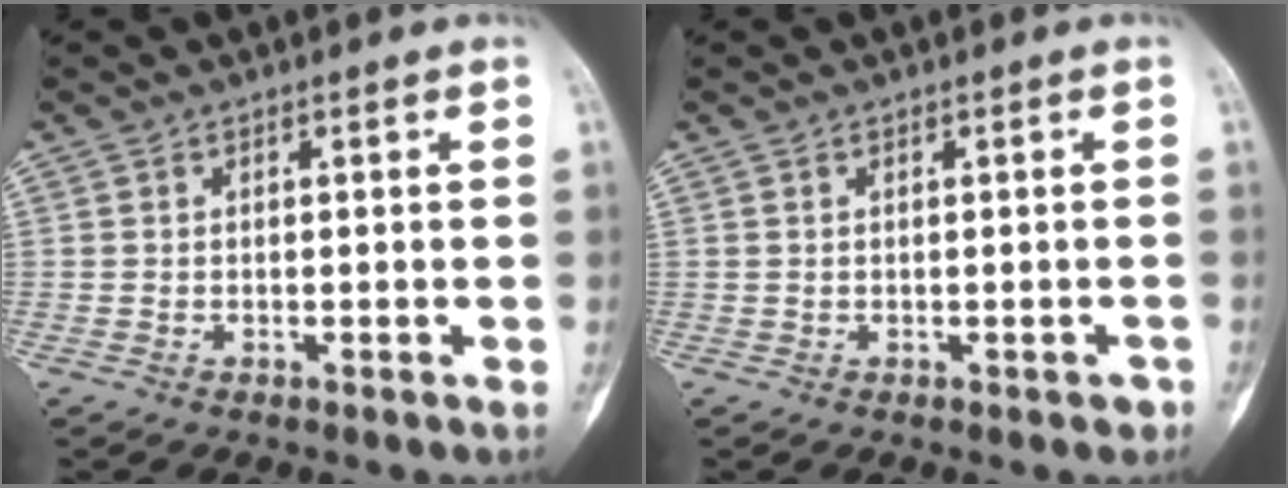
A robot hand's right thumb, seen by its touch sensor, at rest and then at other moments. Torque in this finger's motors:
{"motor_torque": [0.42, 0.28, 0.21, -0.02, 0.08]}